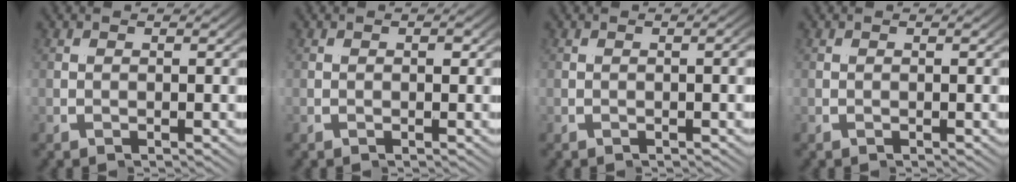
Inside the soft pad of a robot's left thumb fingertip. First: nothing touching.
{"total": 0.0}
{"total": 0.7, "force": [-0.4, 0.1, 0.6], "torque": [-0.012, -0.004, -0.004]}
{"total": 0.0}